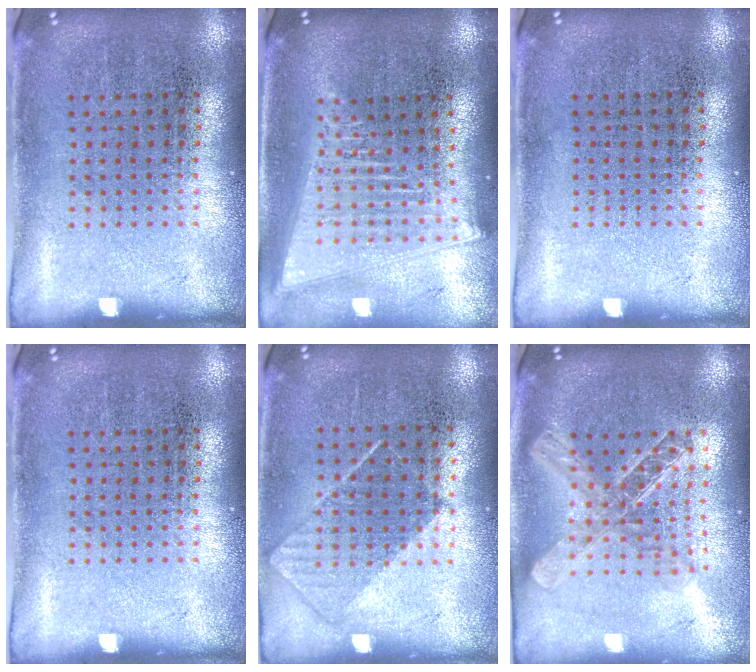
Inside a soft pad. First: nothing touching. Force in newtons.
{"total": 2.0, "press": 1.7, "slide": 1.1}
{"total": 0.0}
{"total": 0.0}
{"total": 0.8, "press": 0.7, "slide": 0.5}
{"total": 2.0, "press": 1.7, "slide": 1.1}